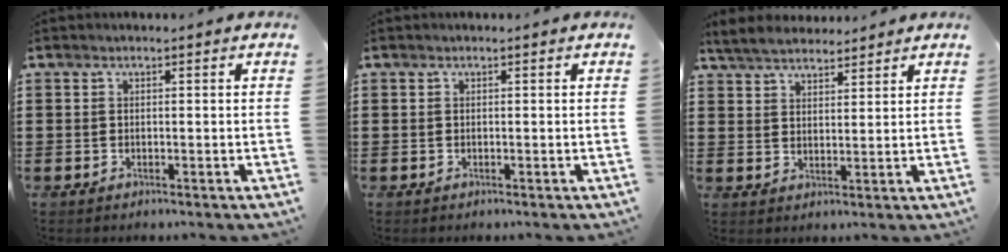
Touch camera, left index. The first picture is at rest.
{"total": 0.0}
{"total": 4.0, "force": [3.9, 1.0, 0.6], "torque": [-0.027, -0.007, 0.073]}